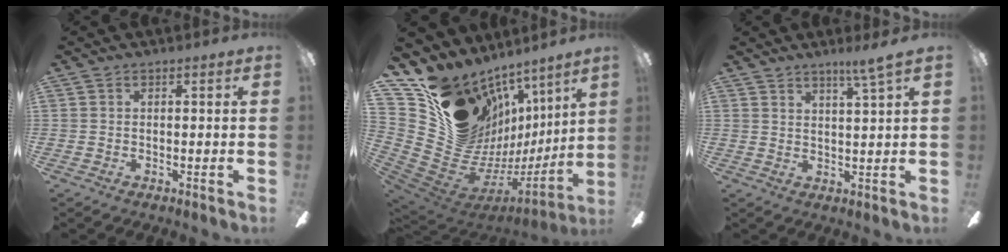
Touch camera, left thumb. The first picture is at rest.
{"total": 17.9, "force": [10.0, 13.3, 6.5], "torque": [-0.098, -0.113, 0.230]}
{"total": 4.2, "force": [3.4, -0.8, 2.3], "torque": [-0.044, -0.022, 0.056]}